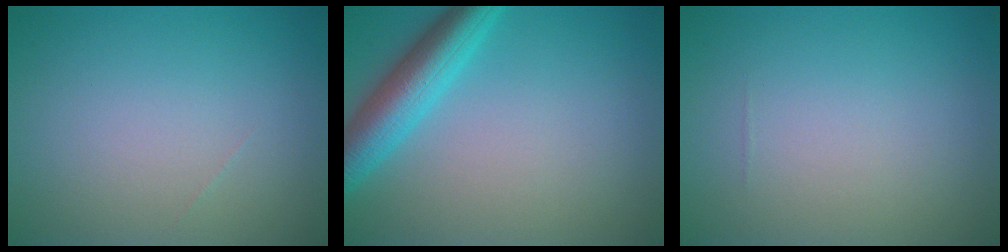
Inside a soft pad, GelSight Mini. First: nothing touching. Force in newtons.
{"total": 5.3, "press": 5.3, "slide": 0.2}
{"total": 0.0}